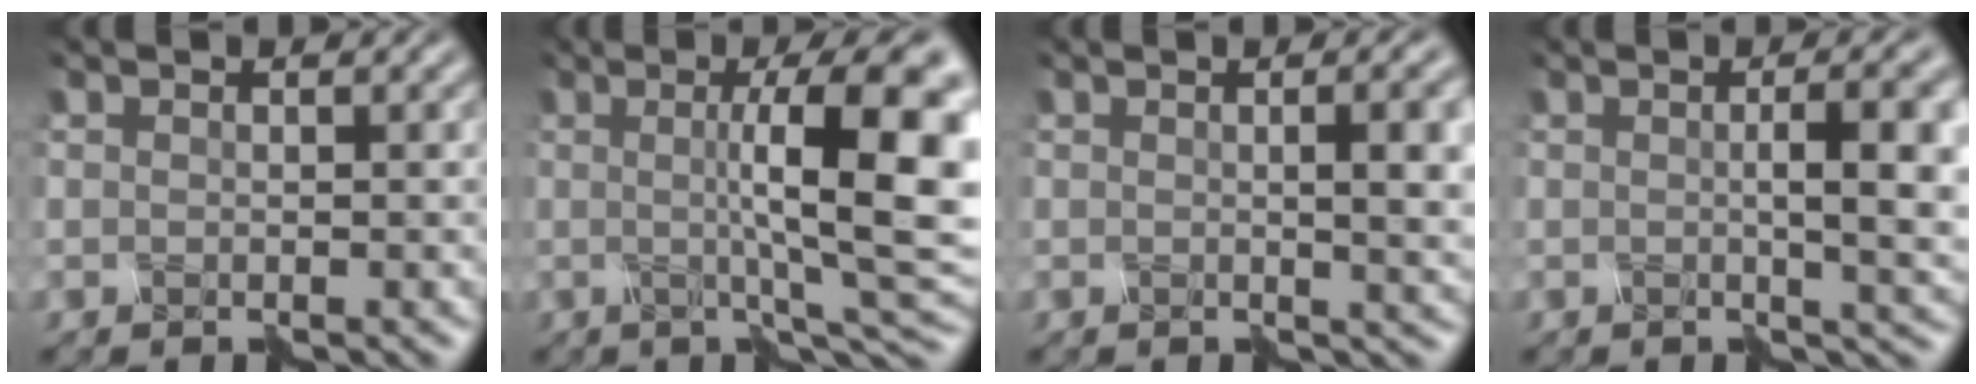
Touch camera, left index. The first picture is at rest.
{"total": 10.6, "force": [0.1, 2.1, 10.4], "torque": [-0.127, 0.007, -0.001]}
{"total": 4.7, "force": [0.2, 1.1, 4.6], "torque": [-0.038, 0.000, 0.004]}
{"total": 6.2, "force": [-0.2, 1.3, 6.0], "torque": [-0.065, 0.003, -0.003]}